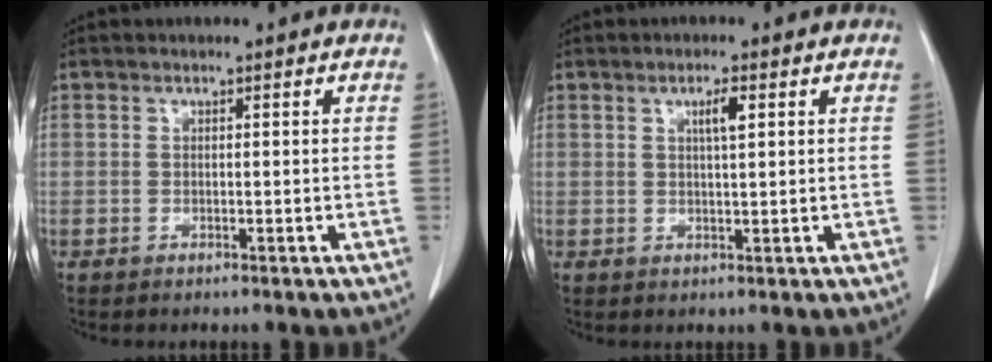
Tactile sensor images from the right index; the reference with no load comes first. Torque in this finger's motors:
{"motor_torque": [0.38, 0.18, 0.05, 0.02]}